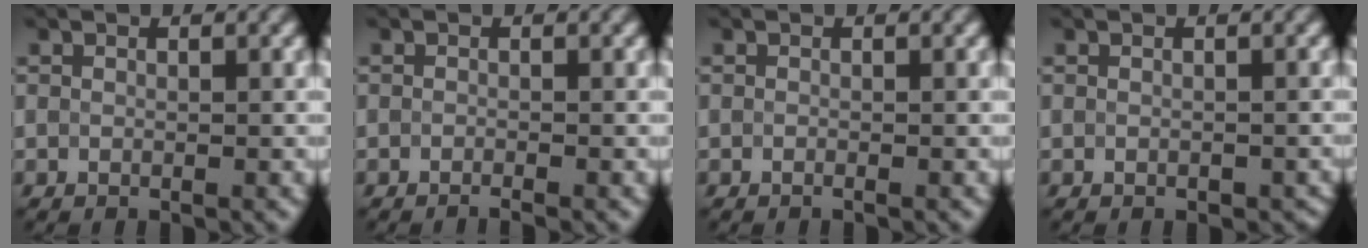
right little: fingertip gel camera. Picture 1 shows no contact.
{"total": 1.3, "force": [-1.2, 0.0, 0.3], "torque": [0.003, -0.008, -0.020]}
{"total": 0.7, "force": [-0.5, 0.2, 0.4], "torque": [0.001, -0.007, -0.013]}
{"total": 1.6, "force": [-0.8, 0.9, 0.9], "torque": [-0.008, -0.003, 0.001]}